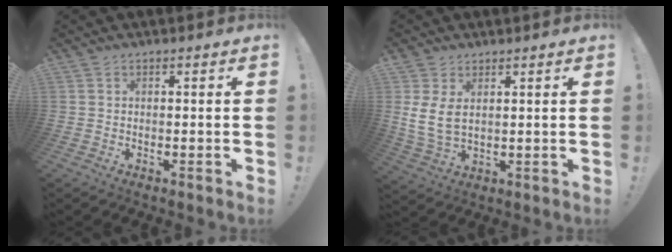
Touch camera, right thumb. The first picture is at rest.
{"total": 7.3, "force": [2.6, 3.9, 5.7], "torque": [-0.108, -0.013, 0.054]}